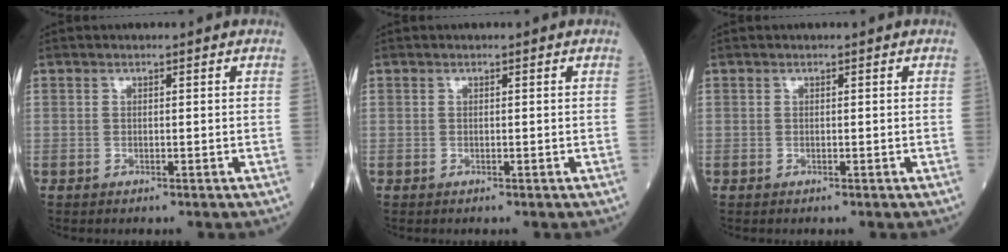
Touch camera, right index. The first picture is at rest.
{"total": 0.0}
{"total": 0.0}